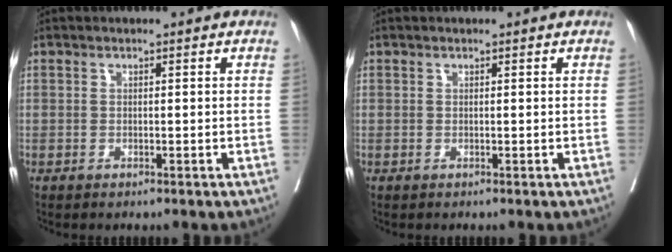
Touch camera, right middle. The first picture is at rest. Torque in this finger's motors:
{"motor_torque": [0.00, 0.00, 0.00, 0.00]}